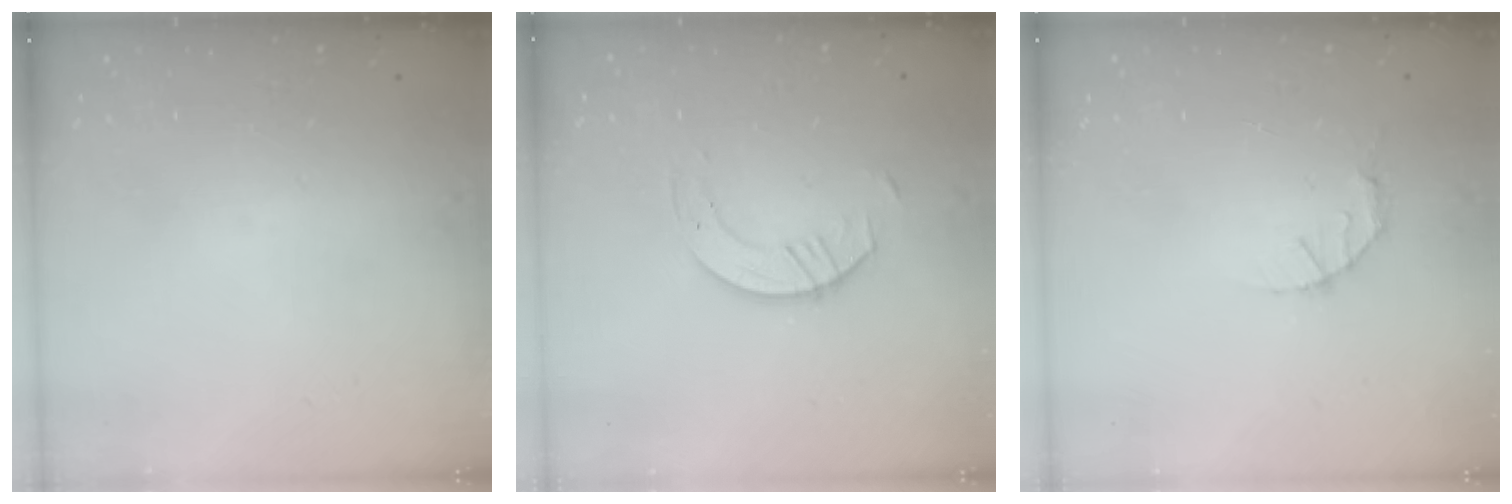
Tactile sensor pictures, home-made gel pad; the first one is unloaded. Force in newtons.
{"total": 5.0, "press": 5.0, "slide": 0.5}
{"total": 2.8, "press": 2.8, "slide": 0.4}